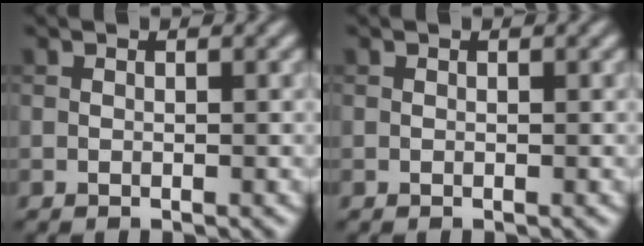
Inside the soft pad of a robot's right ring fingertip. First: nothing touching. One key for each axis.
{"total": 0.0}